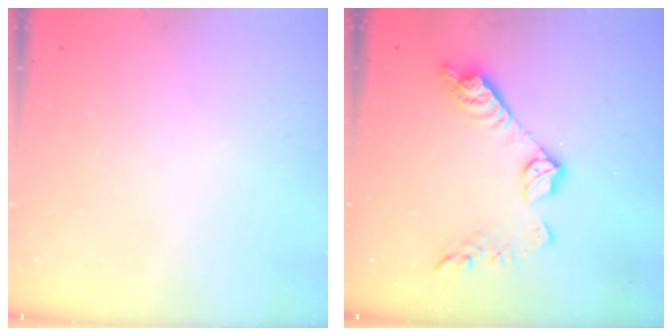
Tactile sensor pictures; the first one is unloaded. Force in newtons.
{"total": 11.9, "press": 11.9, "slide": 0.6}